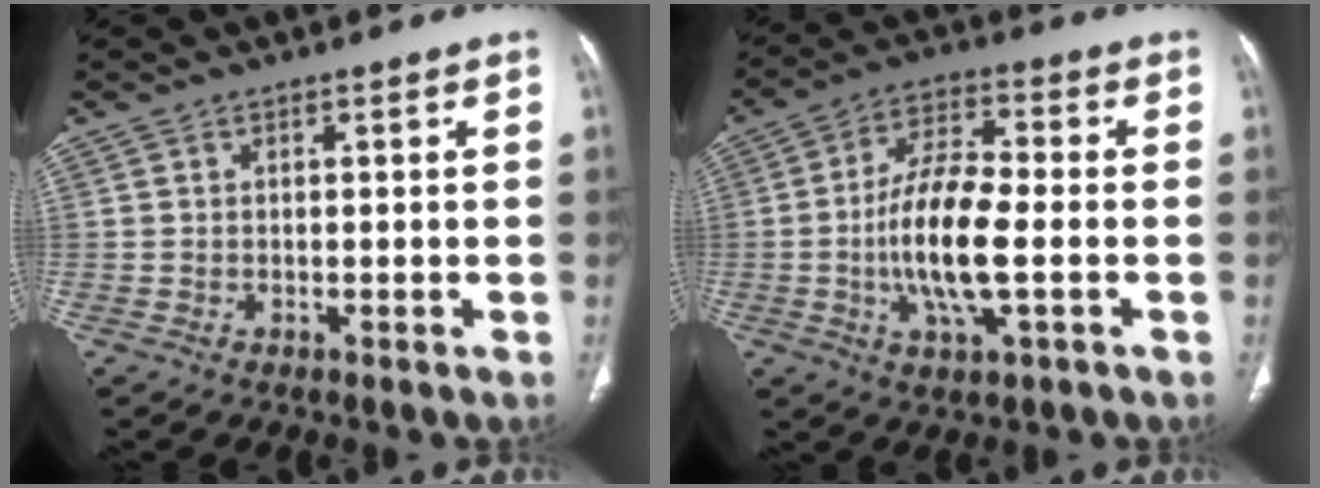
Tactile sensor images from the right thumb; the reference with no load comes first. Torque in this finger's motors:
{"motor_torque": [-0.59, 0.69, 0.62, 0.79, 0.09]}